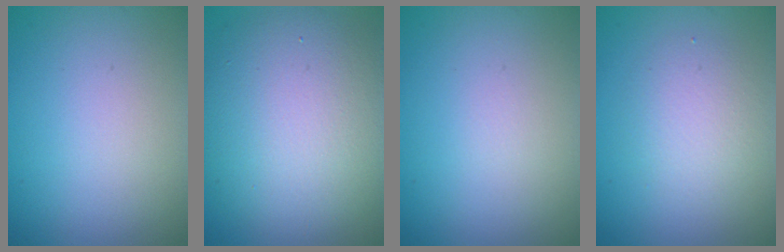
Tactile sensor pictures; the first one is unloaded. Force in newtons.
{"total": 10.4, "press": 10.4, "slide": 0.6}
{"total": 0.0}
{"total": 2.8, "press": 2.8, "slide": 0.3}